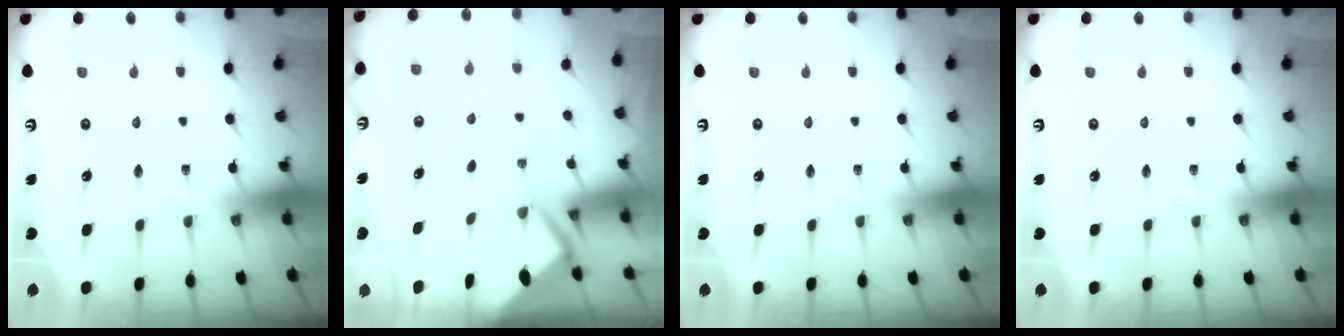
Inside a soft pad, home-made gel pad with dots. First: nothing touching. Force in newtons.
{"total": 2.6, "press": 2.6, "slide": 0.3}
{"total": 0.0}
{"total": 0.0}